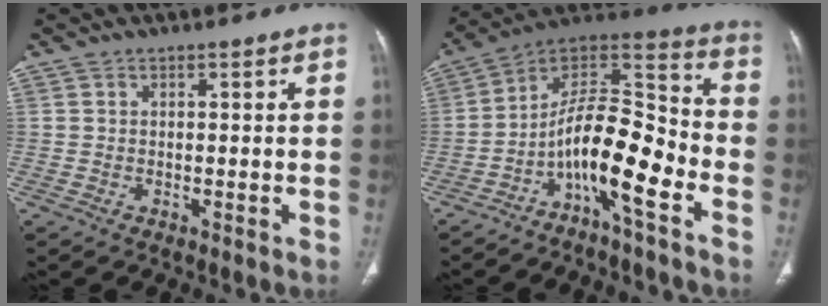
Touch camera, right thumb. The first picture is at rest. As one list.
[{"total": 14.4, "force": [-6.7, 4.1, 12.0], "torque": [-0.199, 0.094, -0.121]}]